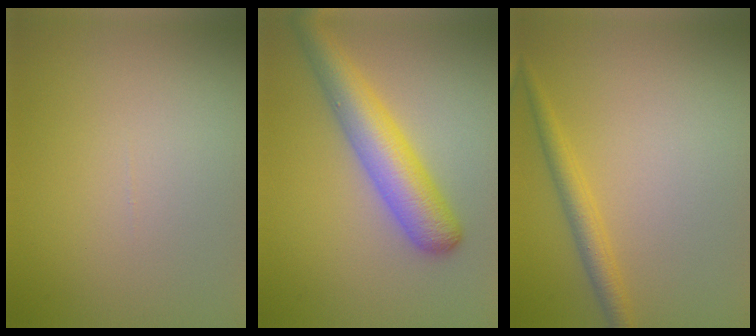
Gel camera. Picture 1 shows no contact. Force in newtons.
{"total": 5.8, "press": 5.8, "slide": 0.2}
{"total": 2.2, "press": 2.2, "slide": 0.1}